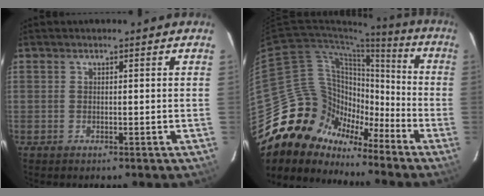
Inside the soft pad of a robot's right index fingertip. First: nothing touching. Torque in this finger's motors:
{"motor_torque": [0.97, -1.17, 0.05, -0.07]}